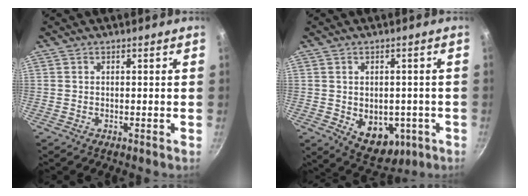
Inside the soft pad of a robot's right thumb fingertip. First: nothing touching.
{"total": 10.0, "force": [-2.9, 6.8, 6.6], "torque": [-0.069, 0.006, -0.024]}